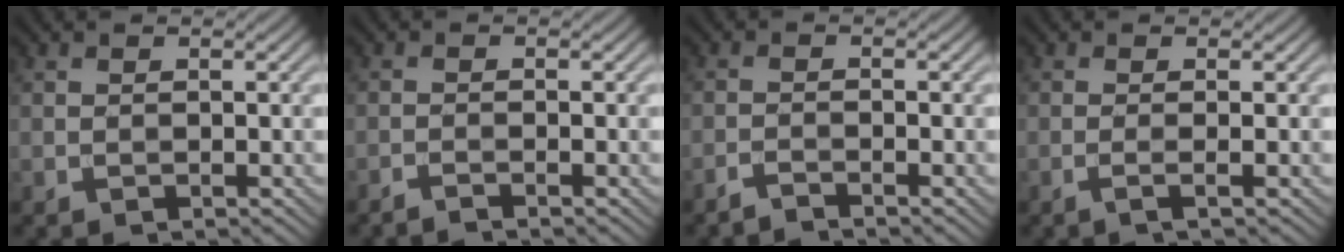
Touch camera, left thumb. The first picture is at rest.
{"total": 1.3, "force": [-1.1, 0.0, 0.7], "torque": [-0.007, 0.000, -0.029]}
{"total": 1.8, "force": [-1.6, 0.1, 0.7], "torque": [-0.011, -0.003, -0.042]}
{"total": 1.5, "force": [-0.4, 0.1, 1.5], "torque": [-0.026, 0.003, -0.017]}